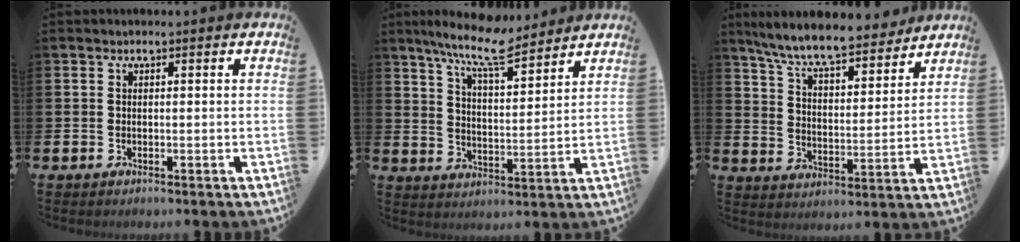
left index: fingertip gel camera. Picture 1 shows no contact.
{"total": 9.3, "force": [8.2, 1.3, 4.2], "torque": [-0.101, -0.038, 0.146]}
{"total": 9.1, "force": [8.3, 1.3, 3.4], "torque": [-0.095, -0.053, 0.145]}